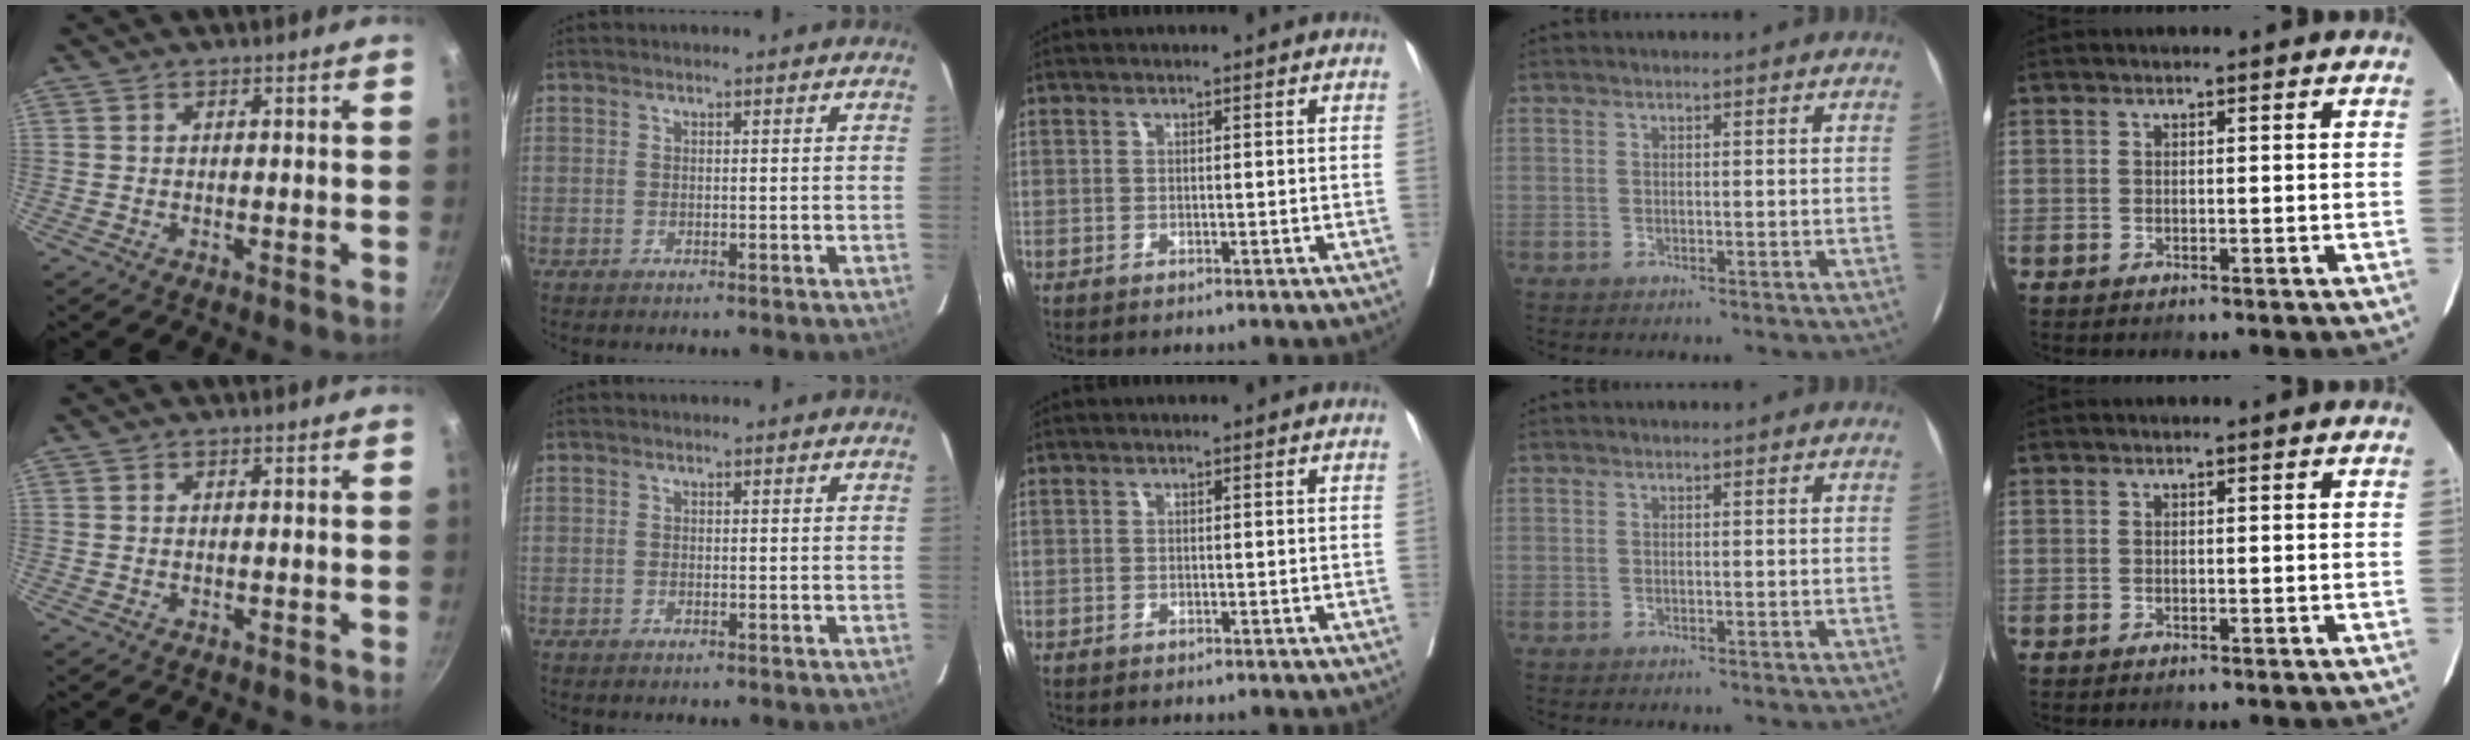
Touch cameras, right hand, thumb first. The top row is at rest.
{}